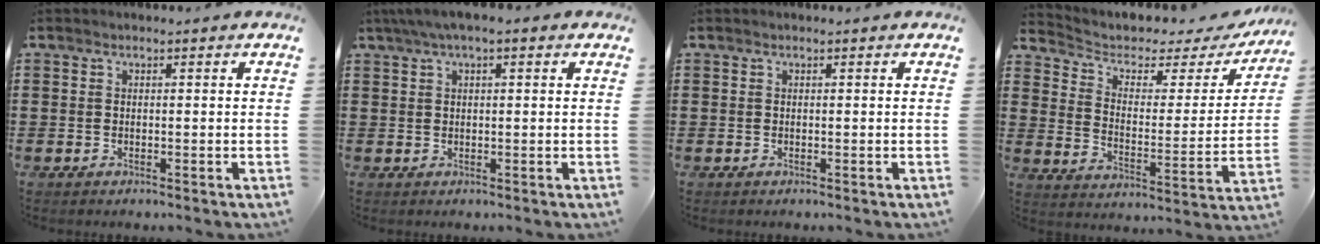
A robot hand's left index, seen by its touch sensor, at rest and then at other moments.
{"total": 2.5, "force": [0.9, 0.6, 2.2], "torque": [-0.042, 0.005, 0.016]}
{"total": 0.0}
{"total": 3.2, "force": [2.0, 1.9, 1.7], "torque": [-0.050, -0.015, 0.027]}